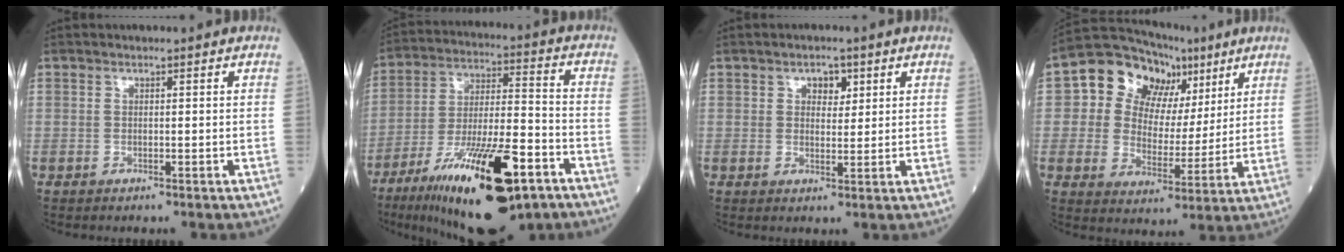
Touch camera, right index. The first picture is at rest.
{"total": 21.7, "force": [-12.2, 5.0, 17.3], "torque": [-0.277, -0.025, -0.198]}
{"total": 3.0, "force": [1.4, 1.8, 1.9], "torque": [-0.022, 0.004, 0.021]}
{"total": 12.8, "force": [5.4, 9.6, 6.5], "torque": [-0.094, 0.045, 0.093]}